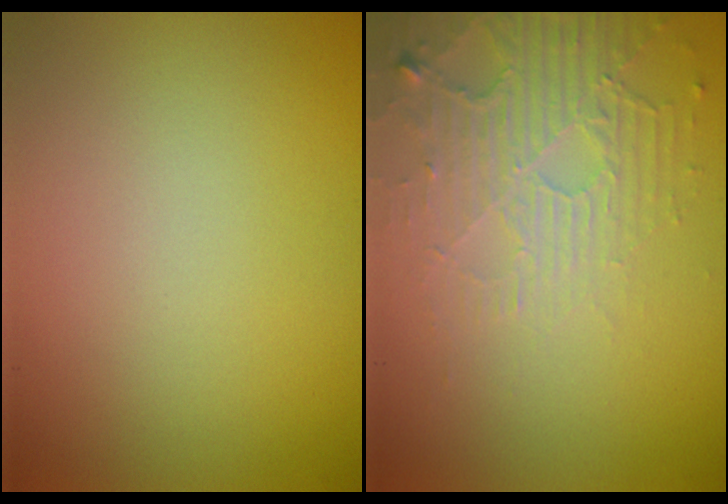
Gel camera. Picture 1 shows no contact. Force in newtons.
{"total": 5.3, "press": 3.3, "slide": 4.1}